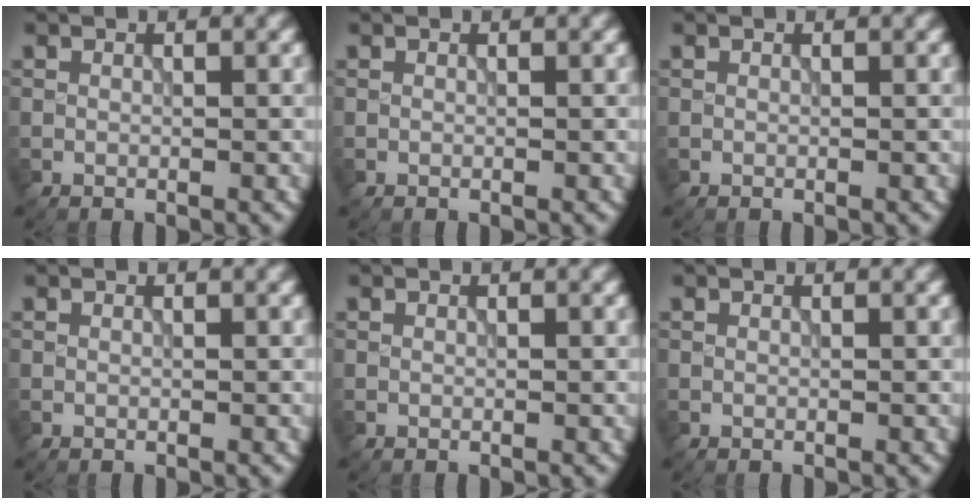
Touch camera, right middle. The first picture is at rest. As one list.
[{"total": 0.0}, {"total": 0.0}, {"total": 0.0}, {"total": 0.0}, {"total": 0.0}]